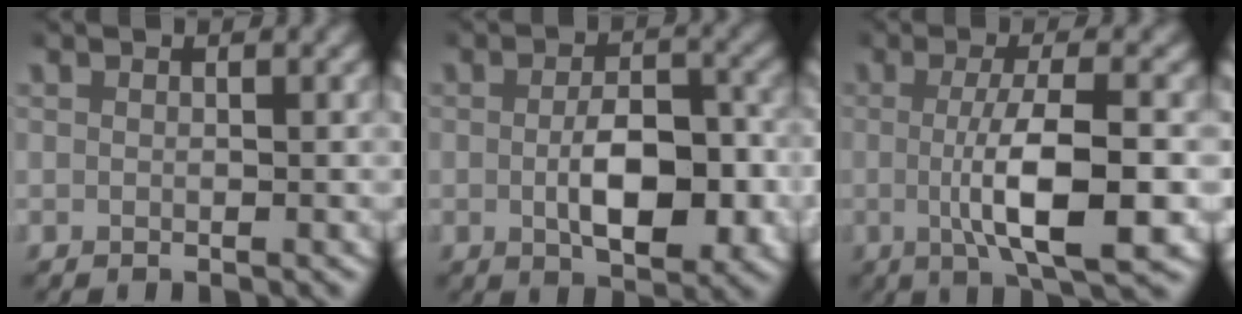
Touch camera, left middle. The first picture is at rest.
{"total": 6.2, "force": [-1.2, 3.3, 5.1], "torque": [-0.076, -0.012, -0.017]}
{"total": 6.8, "force": [-0.9, 1.4, 6.6], "torque": [-0.105, -0.005, -0.014]}